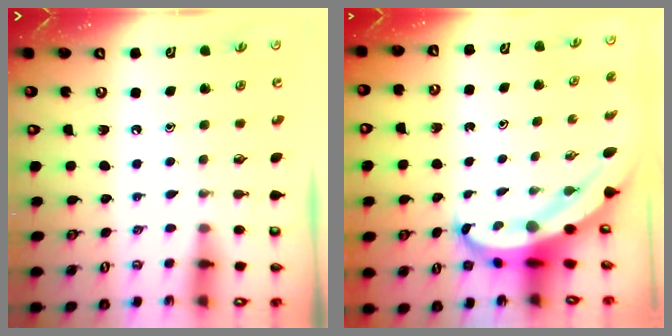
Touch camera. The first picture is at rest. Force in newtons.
{"total": 7.3, "press": 7.2, "slide": 0.9}